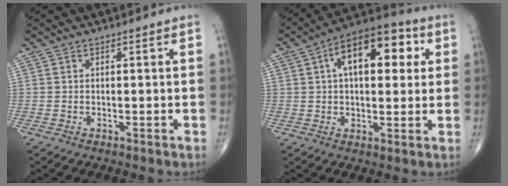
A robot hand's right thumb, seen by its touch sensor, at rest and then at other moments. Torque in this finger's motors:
{"motor_torque": [0.89, 3.73, 1.54, 0.36, 0.11]}